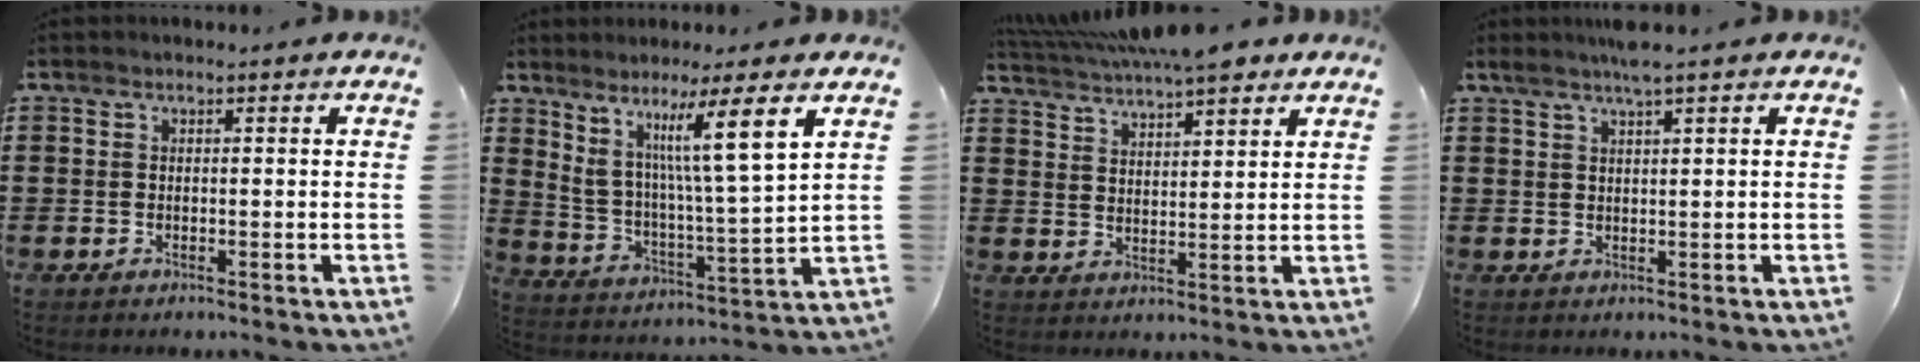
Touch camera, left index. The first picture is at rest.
{"total": 9.2, "force": [6.1, -0.3, 6.8], "torque": [-0.138, -0.036, 0.094]}
{"total": 6.0, "force": [5.3, 1.2, 2.4], "torque": [-0.065, -0.012, 0.097]}
{"total": 3.4, "force": [2.4, -0.4, 2.3], "torque": [-0.049, 0.002, 0.043]}